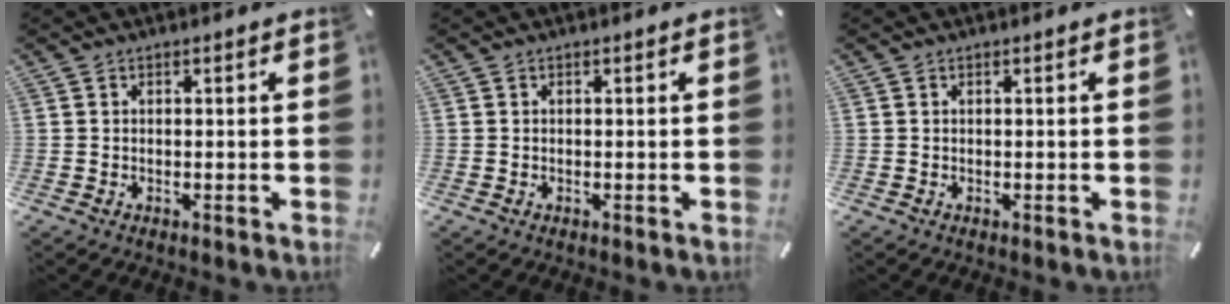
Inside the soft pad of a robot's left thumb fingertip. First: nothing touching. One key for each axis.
{"total": 0.0}
{"total": 0.0}